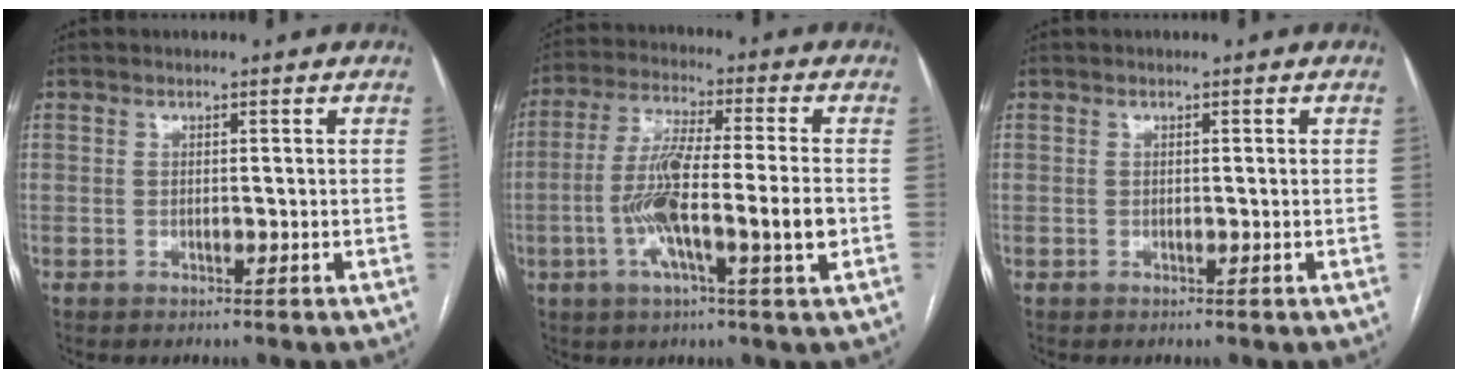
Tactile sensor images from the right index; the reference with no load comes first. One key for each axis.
{"total": 12.8, "fx": -2.8, "fy": 0.7, "fz": 12.5, "tx": -0.230, "ty": -0.001, "tz": -0.056}
{"total": 0.0}